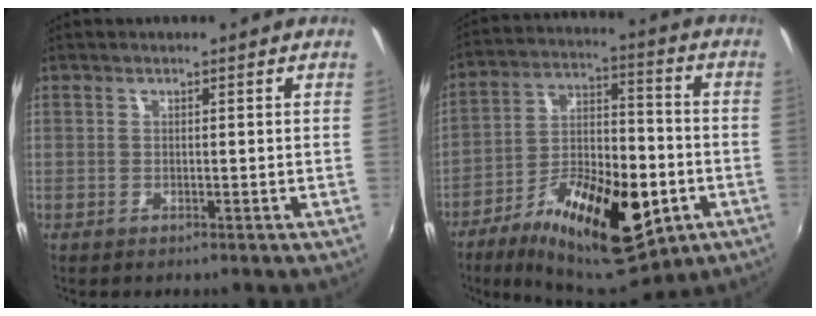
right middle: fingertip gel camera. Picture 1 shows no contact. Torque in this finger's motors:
{"motor_torque": [1.13, -0.99, 0.45, 0.11]}